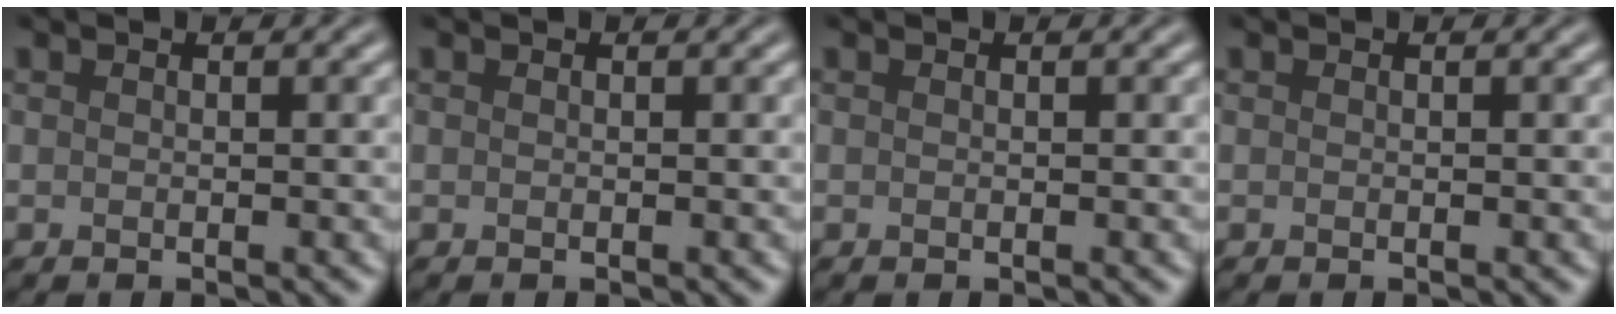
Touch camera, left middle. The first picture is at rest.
{"total": 0.0}
{"total": 0.0}
{"total": 0.0}